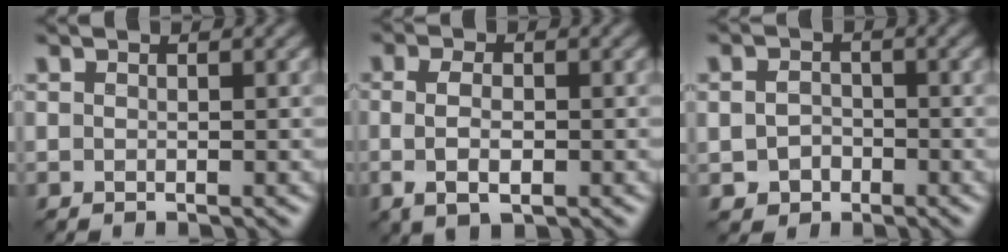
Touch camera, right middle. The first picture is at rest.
{"total": 2.8, "force": [-0.4, 1.3, 2.5], "torque": [-0.061, -0.002, -0.003]}
{"total": 1.8, "force": [-0.8, 1.5, 0.6], "torque": [-0.014, 0.001, -0.015]}